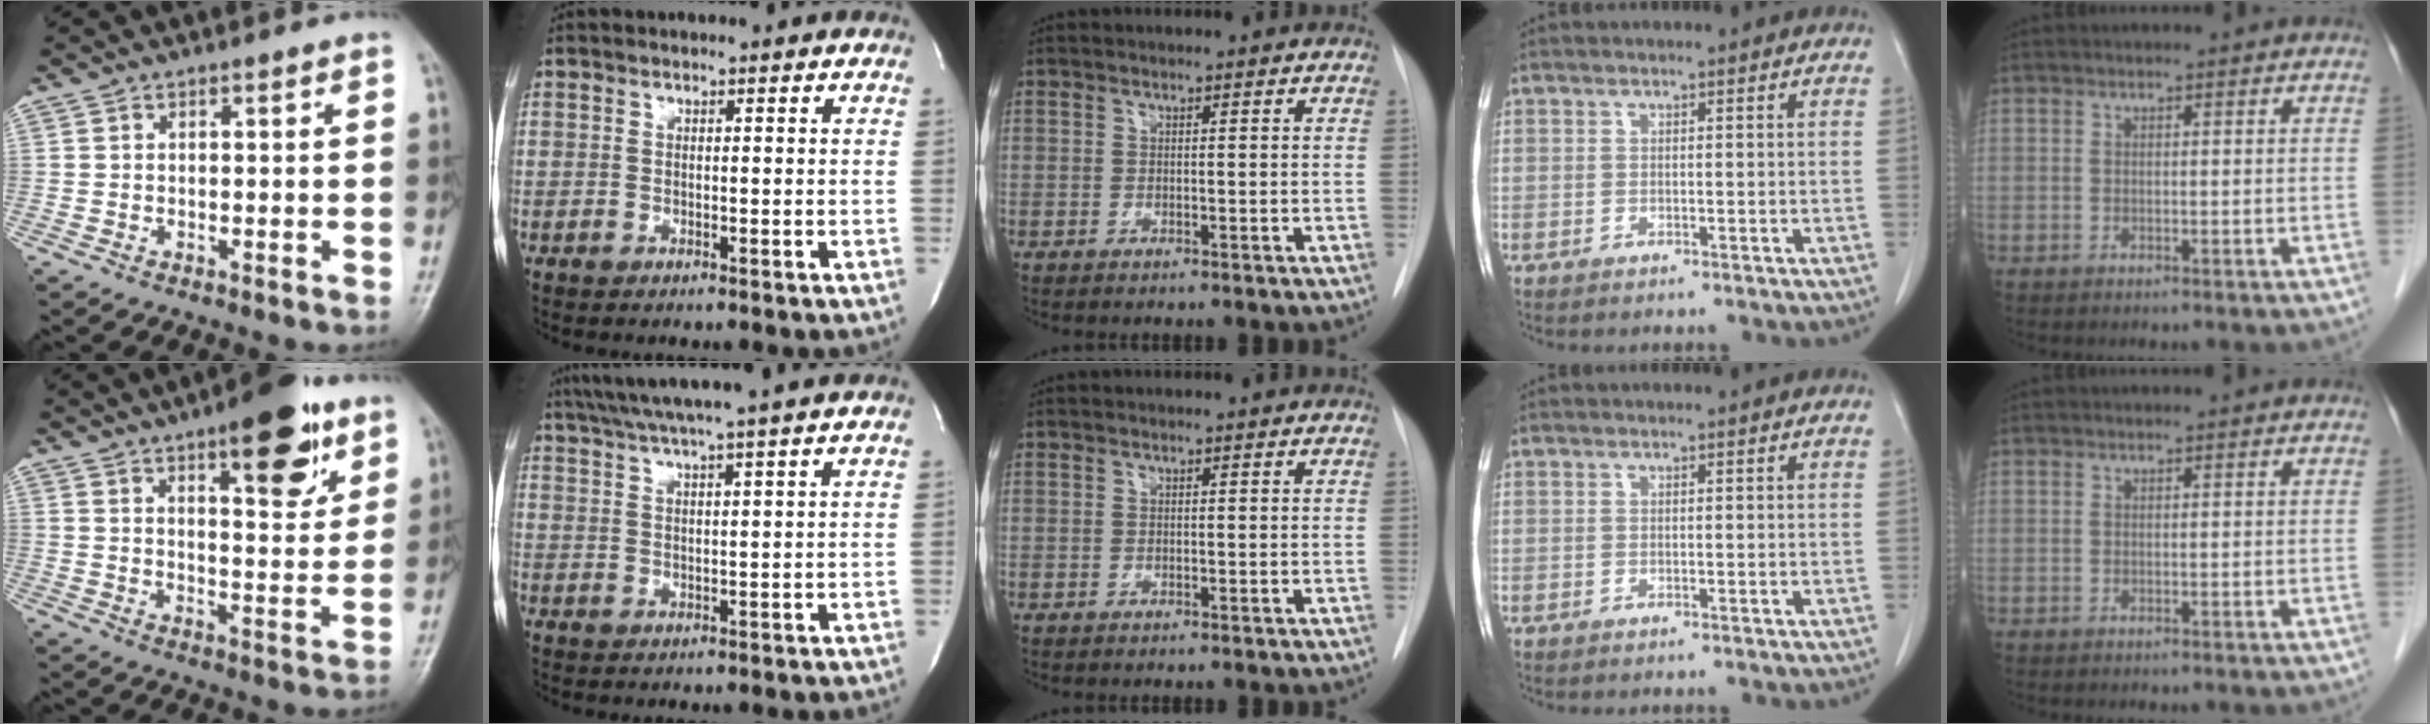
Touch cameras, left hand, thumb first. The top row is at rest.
{"thumb": {"total": 14.1, "force": [7.9, 5.0, 10.6], "torque": [-0.112, -0.038, 0.110]}, "index": {"total": 10.3, "force": [8.7, -1.8, 5.3], "torque": [-0.093, 0.018, 0.130]}}